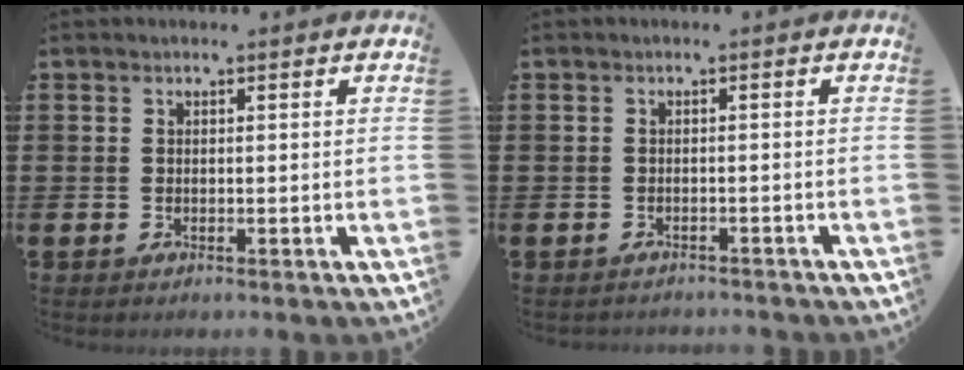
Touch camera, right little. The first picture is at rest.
{"total": 0.8, "force": [-0.8, 0.0, -0.1], "torque": [0.000, 0.000, -0.017]}